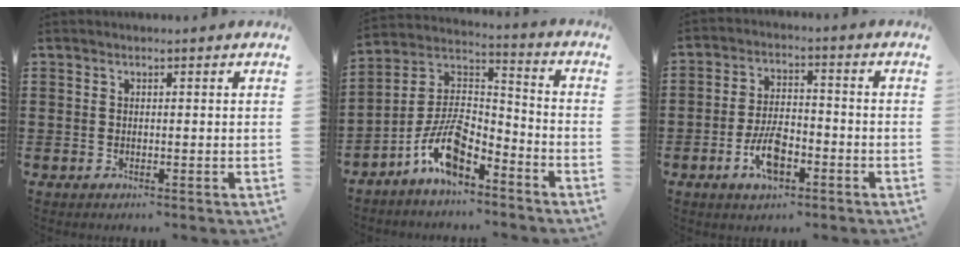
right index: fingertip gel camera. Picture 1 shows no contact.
{"total": 10.3, "force": [-7.0, 3.9, 6.4], "torque": [-0.142, 0.005, -0.138]}
{"total": 7.1, "force": [-3.0, 3.3, 5.6], "torque": [-0.116, 0.002, -0.057]}